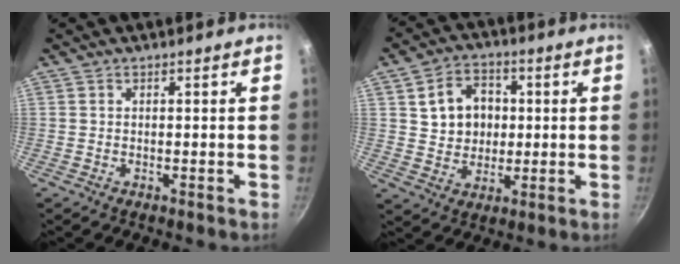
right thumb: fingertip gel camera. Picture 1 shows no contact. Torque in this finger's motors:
{"motor_torque": [-0.11, 0.43, -0.01, 0.14, 0.05]}